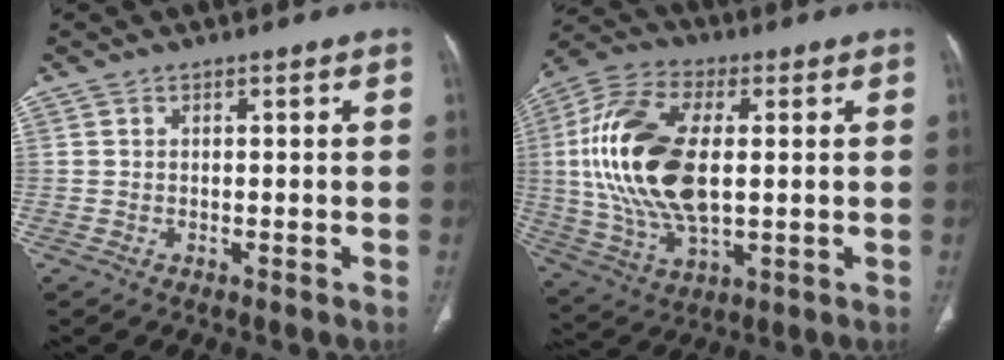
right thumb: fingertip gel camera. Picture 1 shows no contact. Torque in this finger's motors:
{"motor_torque": [0.57, 3.59, 2.36, 0.41, 0.29]}